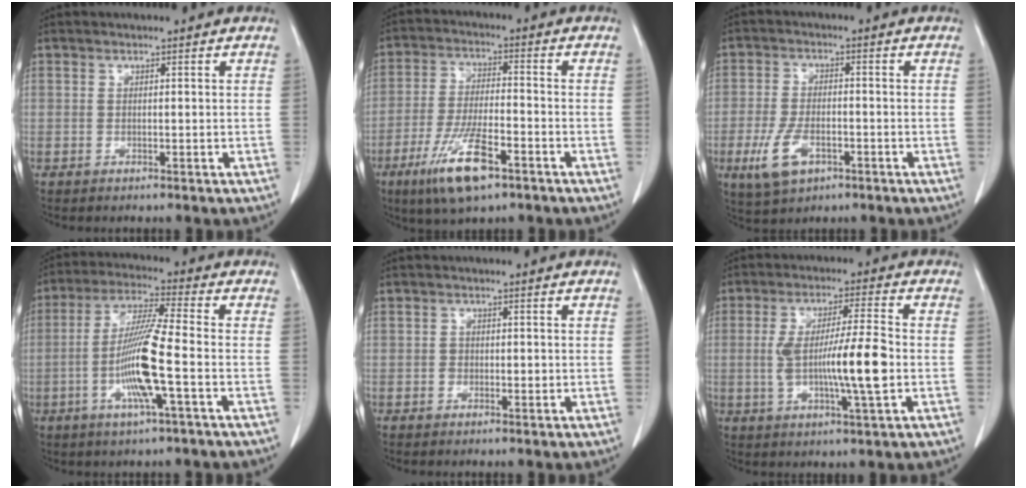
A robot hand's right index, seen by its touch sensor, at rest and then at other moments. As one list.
[{"total": 10.8, "force": [-6.0, 2.4, 8.7], "torque": [-0.172, -0.018, -0.105]}, {"total": 7.2, "force": [-3.1, 3.6, 5.4], "torque": [-0.117, -0.004, -0.051]}, {"total": 11.3, "force": [-2.9, -0.2, 10.9], "torque": [-0.216, -0.007, -0.061]}, {"total": 1.6, "force": [-0.2, 1.2, 1.1], "torque": [-0.016, 0.002, -0.003]}, {"total": 11.2, "force": [-1.3, 0.5, 11.1], "torque": [-0.206, 0.002, -0.024]}]